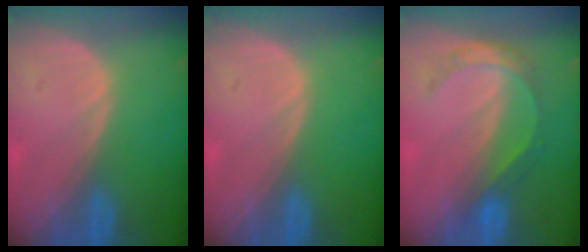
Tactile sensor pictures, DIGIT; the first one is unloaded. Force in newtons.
{"total": 0.0}
{"total": 5.5, "press": 4.7, "slide": 2.7}